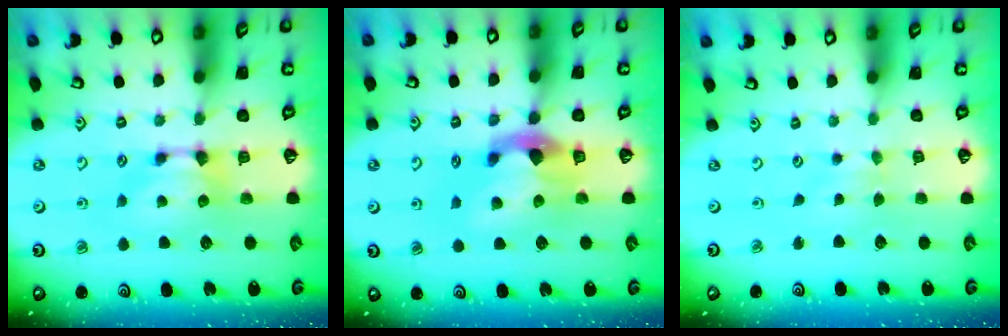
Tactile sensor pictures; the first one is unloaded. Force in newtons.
{"total": 4.1, "press": 3.8, "slide": 1.6}
{"total": 2.5, "press": 2.5, "slide": 0.3}